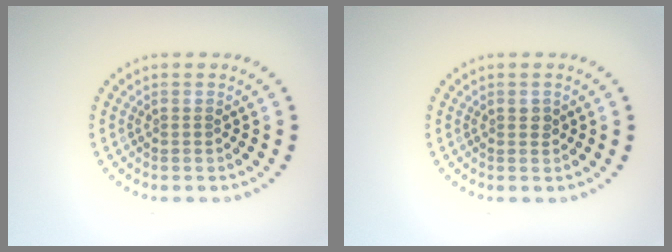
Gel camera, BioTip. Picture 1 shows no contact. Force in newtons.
{"total": 0.8, "press": 0.8, "slide": 0.2}